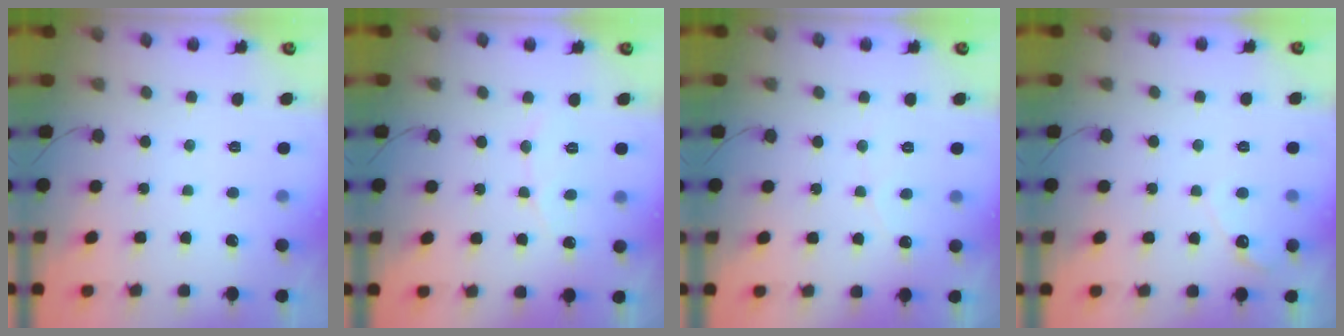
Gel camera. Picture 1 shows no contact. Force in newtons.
{"total": 4.9, "press": 4.9, "slide": 0.2}
{"total": 2.5, "press": 2.5, "slide": 0.2}
{"total": 3.8, "press": 3.8, "slide": 0.3}